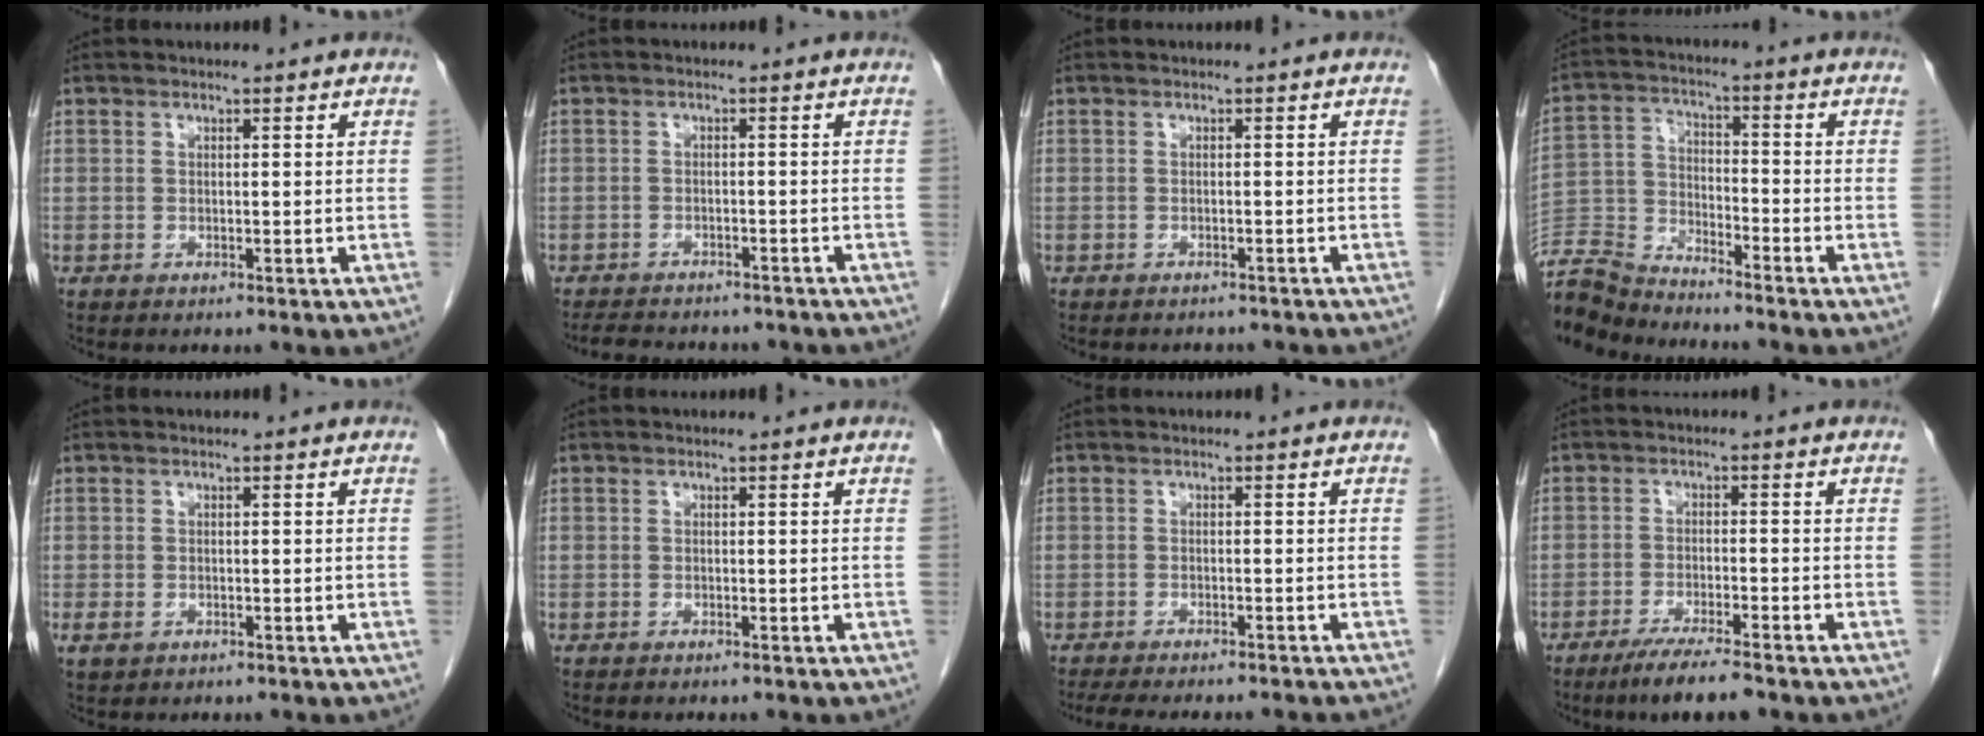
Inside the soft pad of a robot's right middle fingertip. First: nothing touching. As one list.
[{"total": 11.2, "force": [-9.9, 3.3, 4.2], "torque": [-0.078, -0.004, -0.120]}, {"total": 4.9, "force": [-4.5, 1.4, 1.3], "torque": [-0.017, -0.004, -0.049]}, {"total": 9.8, "force": [-9.7, 0.3, 0.8], "torque": [-0.019, 0.008, -0.192]}, {"total": 1.7, "force": [-0.6, 1.3, 1.0], "torque": [-0.022, -0.001, -0.002]}, {"total": 0.0}, {"total": 10.5, "force": [-9.6, 0.4, 4.4], "torque": [-0.043, -0.019, -0.119]}, {"total": 6.5, "force": [-5.0, 0.4, 4.2], "torque": [-0.074, -0.017, -0.084]}]